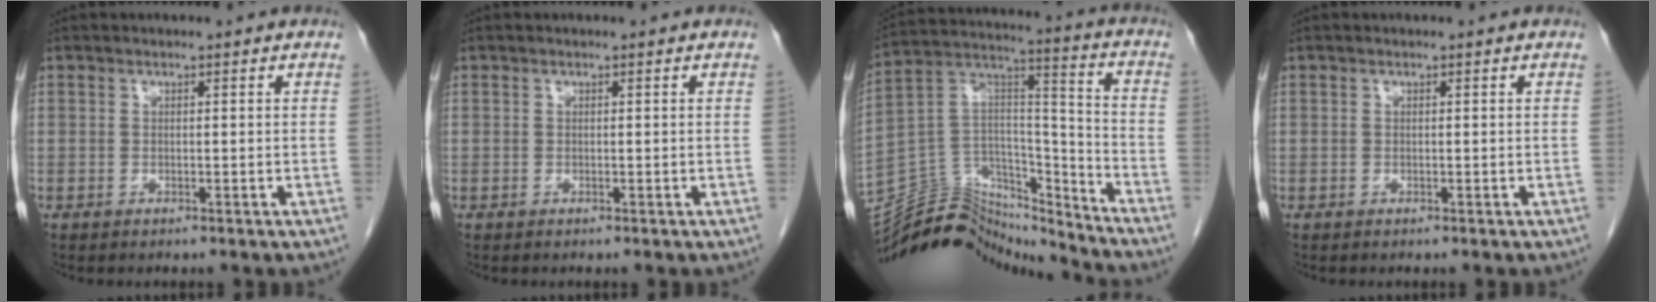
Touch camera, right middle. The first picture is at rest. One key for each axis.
{"total": 0.0}
{"total": 18.2, "fx": -17.6, "fy": 4.3, "fz": 2.3, "tx": -0.038, "ty": 0.075, "tz": -0.293}
{"total": 0.0}